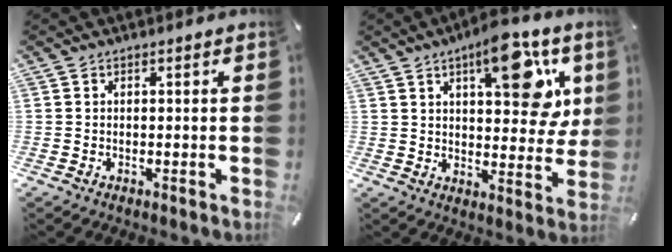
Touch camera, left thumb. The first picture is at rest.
{"total": 15.0, "force": [7.1, 6.9, 11.3], "torque": [-0.138, -0.034, 0.114]}